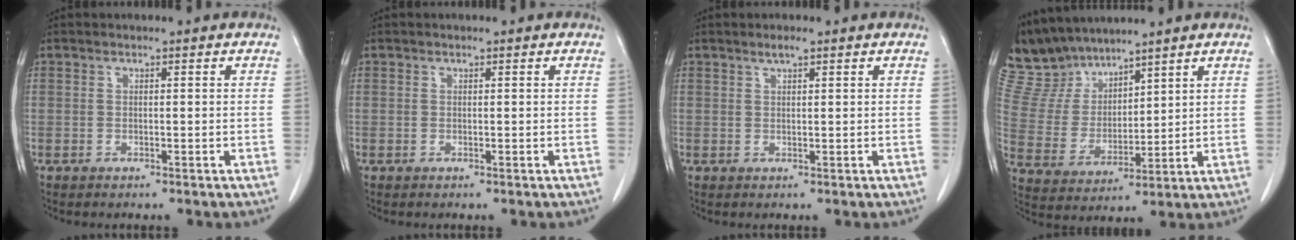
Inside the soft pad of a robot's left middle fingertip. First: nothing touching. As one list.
[{"total": 0.0}, {"total": 1.3, "force": [1.0, 0.1, 0.9], "torque": [-0.017, 0.001, 0.020]}, {"total": 9.6, "force": [9.1, 3.0, 1.4], "torque": [-0.049, 0.015, 0.197]}]